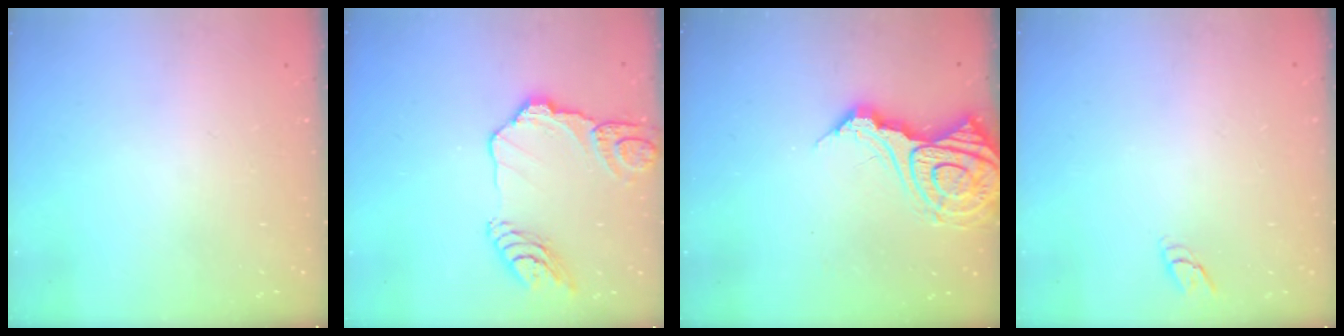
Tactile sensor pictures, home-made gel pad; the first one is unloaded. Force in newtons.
{"total": 14.6, "press": 14.5, "slide": 1.4}
{"total": 16.2, "press": 16.1, "slide": 2.0}
{"total": 3.1, "press": 3.1, "slide": 0.3}